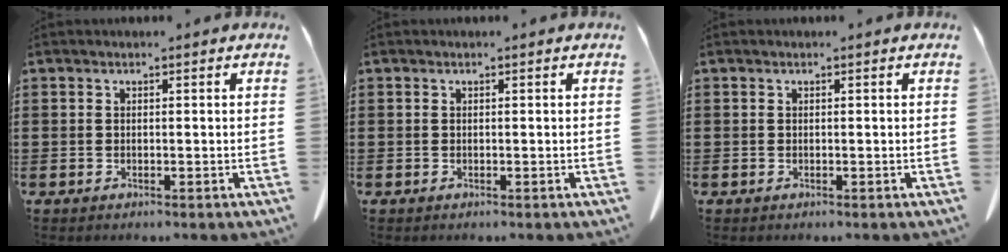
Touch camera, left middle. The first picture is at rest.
{"total": 0.0}
{"total": 0.0}